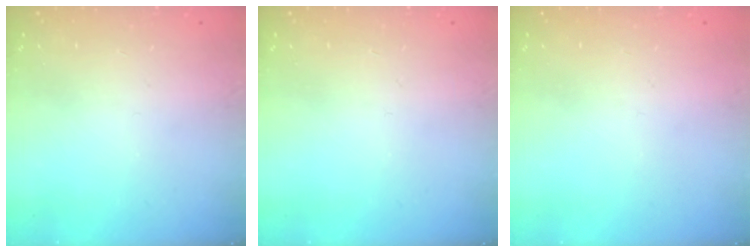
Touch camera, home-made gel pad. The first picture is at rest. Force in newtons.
{"total": 0.0}
{"total": 0.0}